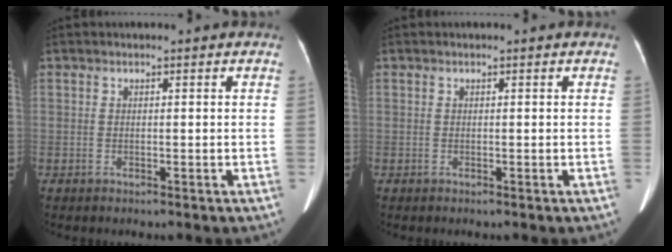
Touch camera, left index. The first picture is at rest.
{"total": 0.0}